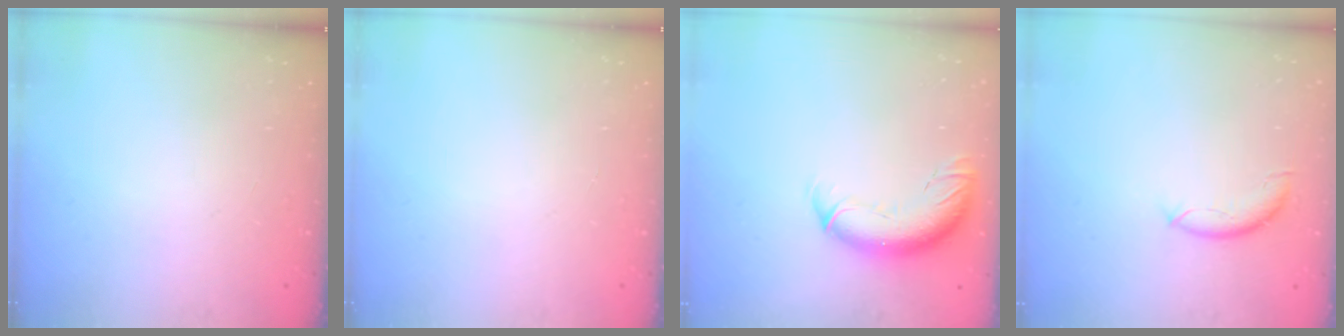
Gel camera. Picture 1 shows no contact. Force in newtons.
{"total": 0.0}
{"total": 12.0, "press": 11.7, "slide": 3.0}
{"total": 7.8, "press": 7.8, "slide": 0.5}